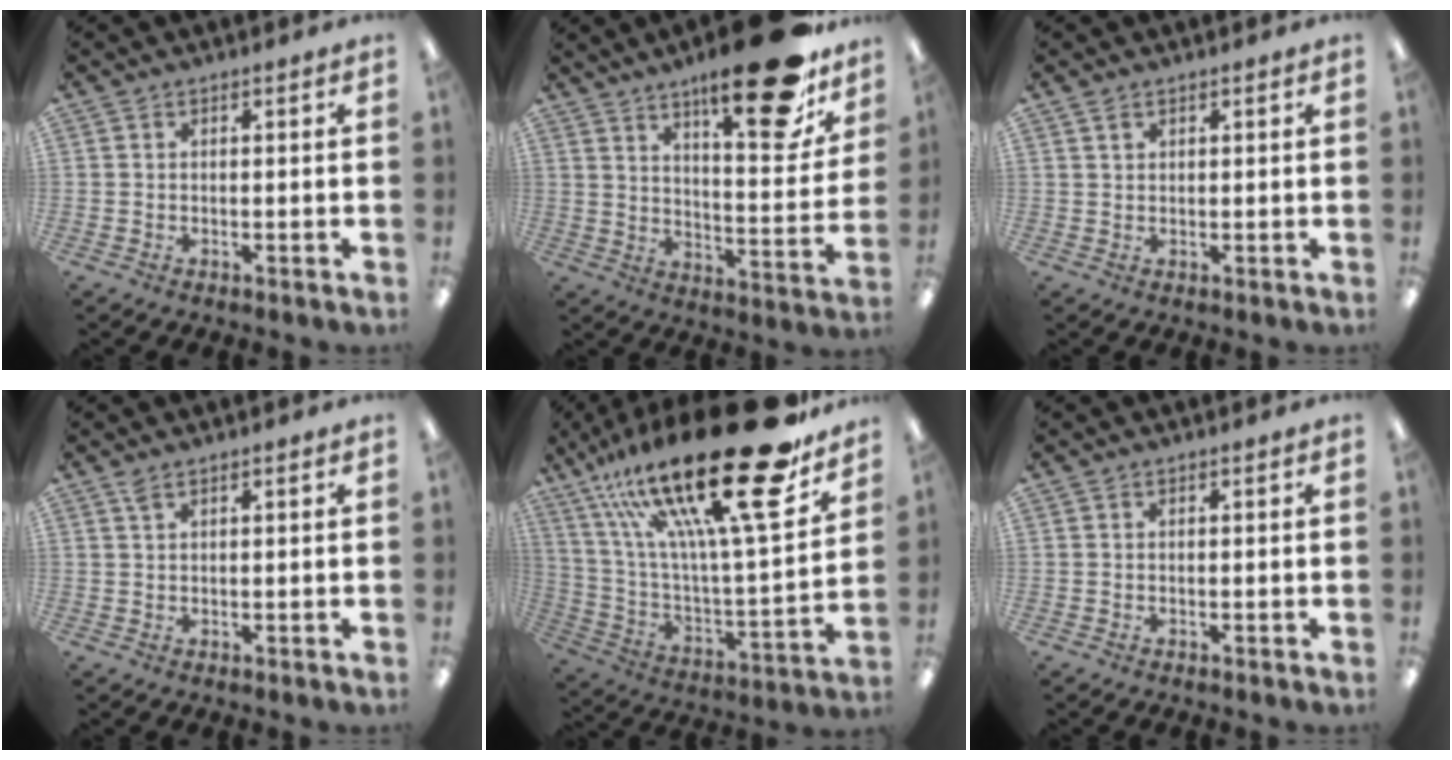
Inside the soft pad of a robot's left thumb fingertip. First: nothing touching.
{"total": 23.0, "force": [15.6, 7.4, 15.2], "torque": [-0.204, -0.103, 0.246]}
{"total": 1.7, "force": [1.1, 1.0, 0.7], "torque": [-0.007, -0.003, 0.020]}
{"total": 1.7, "force": [1.1, 0.5, 1.1], "torque": [-0.025, 0.002, 0.020]}
{"total": 32.9, "force": [20.6, 8.2, 24.3], "torque": [-0.430, -0.129, 0.337]}
{"total": 0.0}